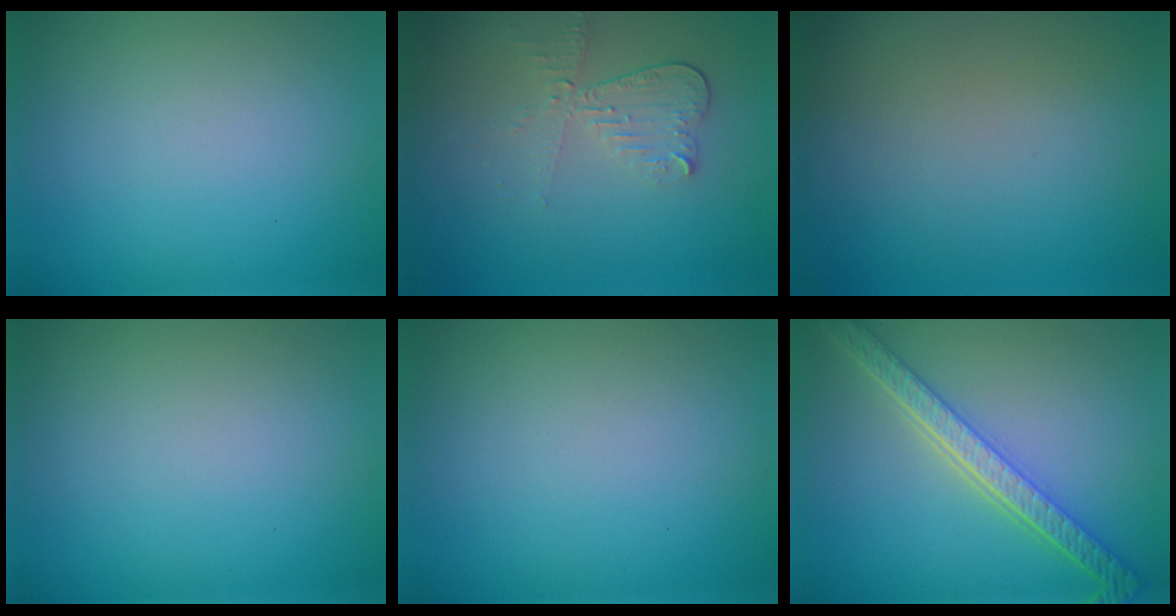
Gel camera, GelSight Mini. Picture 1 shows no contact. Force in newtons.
{"total": 3.0, "press": 2.6, "slide": 1.4}
{"total": 0.0}
{"total": 0.0}
{"total": 0.0}
{"total": 5.6, "press": 4.3, "slide": 3.5}